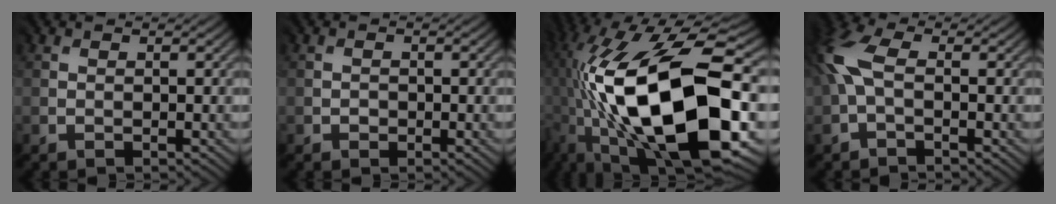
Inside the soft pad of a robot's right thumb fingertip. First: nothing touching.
{"total": 1.0, "force": [-0.4, 0.9, 0.2], "torque": [-0.001, -0.001, -0.005]}
{"total": 21.5, "force": [-1.3, 10.1, 18.9], "torque": [-0.387, -0.014, -0.015]}
{"total": 6.3, "force": [-0.2, 3.2, 5.4], "torque": [-0.159, 0.015, -0.012]}